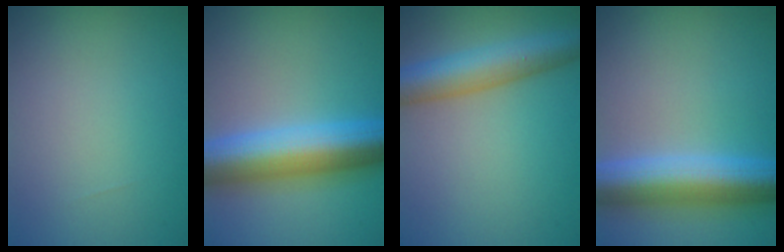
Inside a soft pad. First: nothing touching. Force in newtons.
{"total": 10.1, "press": 10.1, "slide": 0.2}
{"total": 6.3, "press": 6.3, "slide": 0.2}
{"total": 8.2, "press": 8.2, "slide": 0.4}